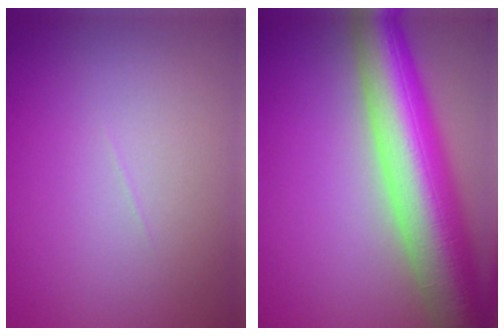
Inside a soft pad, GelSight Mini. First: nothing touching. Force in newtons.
{"total": 11.8, "press": 11.7, "slide": 0.4}